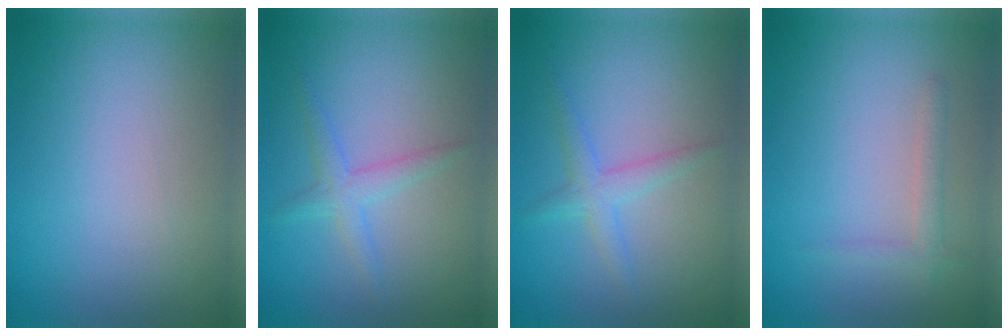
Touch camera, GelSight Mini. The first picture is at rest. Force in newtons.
{"total": 2.0, "press": 2.0, "slide": 0.1}
{"total": 2.0, "press": 2.0, "slide": 0.1}
{"total": 1.4, "press": 1.4, "slide": 0.1}